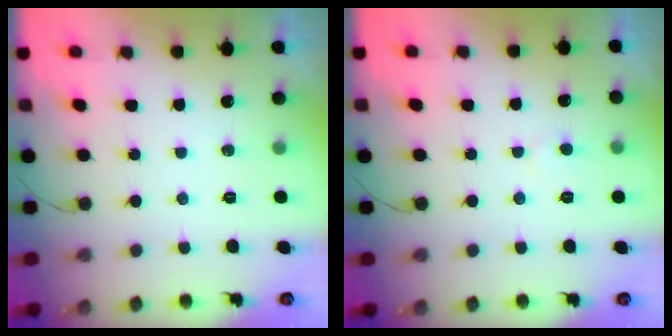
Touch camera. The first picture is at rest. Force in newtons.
{"total": 3.0, "press": 3.0, "slide": 0.2}